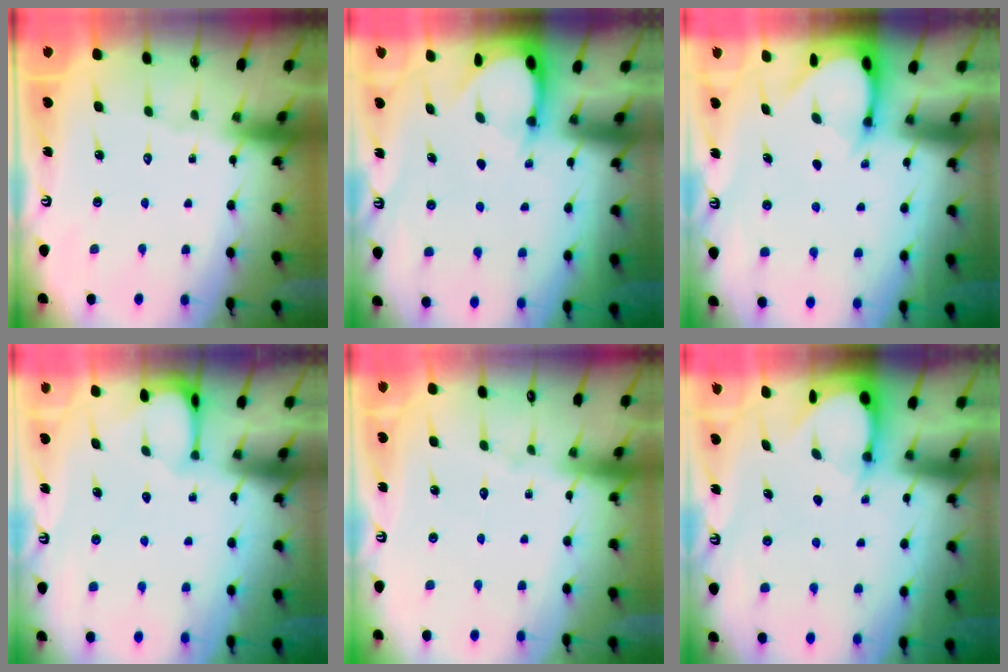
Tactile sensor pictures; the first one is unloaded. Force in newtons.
{"total": 2.9, "press": 2.9, "slide": 0.3}
{"total": 3.4, "press": 3.4, "slide": 0.3}
{"total": 2.0, "press": 2.0, "slide": 0.2}
{"total": 3.2, "press": 3.2, "slide": 0.5}
{"total": 3.3, "press": 3.3, "slide": 0.4}